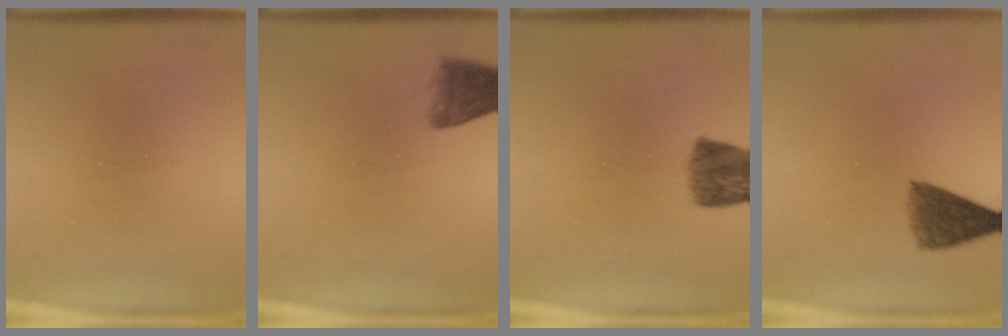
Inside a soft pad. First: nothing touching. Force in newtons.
{"total": 4.6}
{"total": 7.1}
{"total": 5.5}